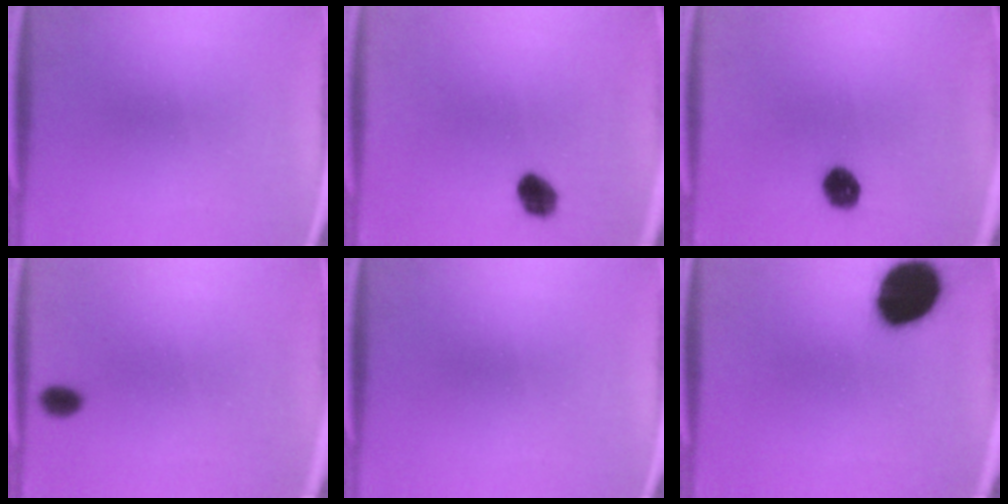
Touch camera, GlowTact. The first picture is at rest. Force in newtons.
{"total": 5.3}
{"total": 5.4}
{"total": 1.7}
{"total": 0.0}
{"total": 18.6}